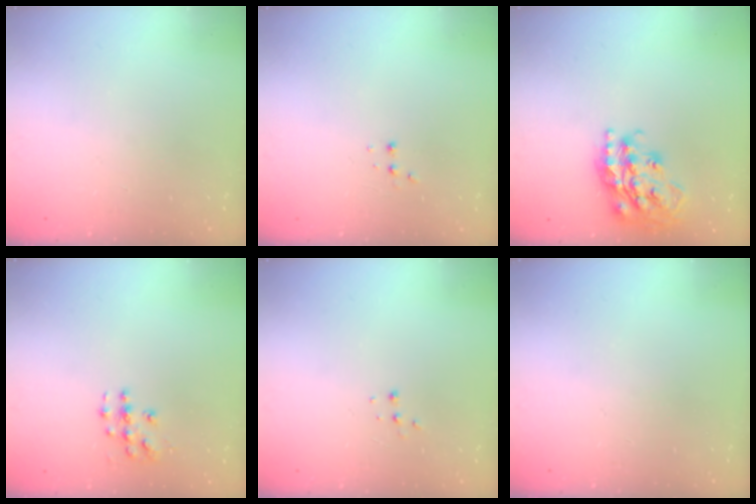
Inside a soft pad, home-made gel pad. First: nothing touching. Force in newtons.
{"total": 2.9, "press": 2.8, "slide": 1.0}
{"total": 20.4, "press": 20.3, "slide": 1.8}
{"total": 4.7, "press": 4.7, "slide": 0.2}
{"total": 4.2, "press": 4.2, "slide": 0.6}
{"total": 0.0}